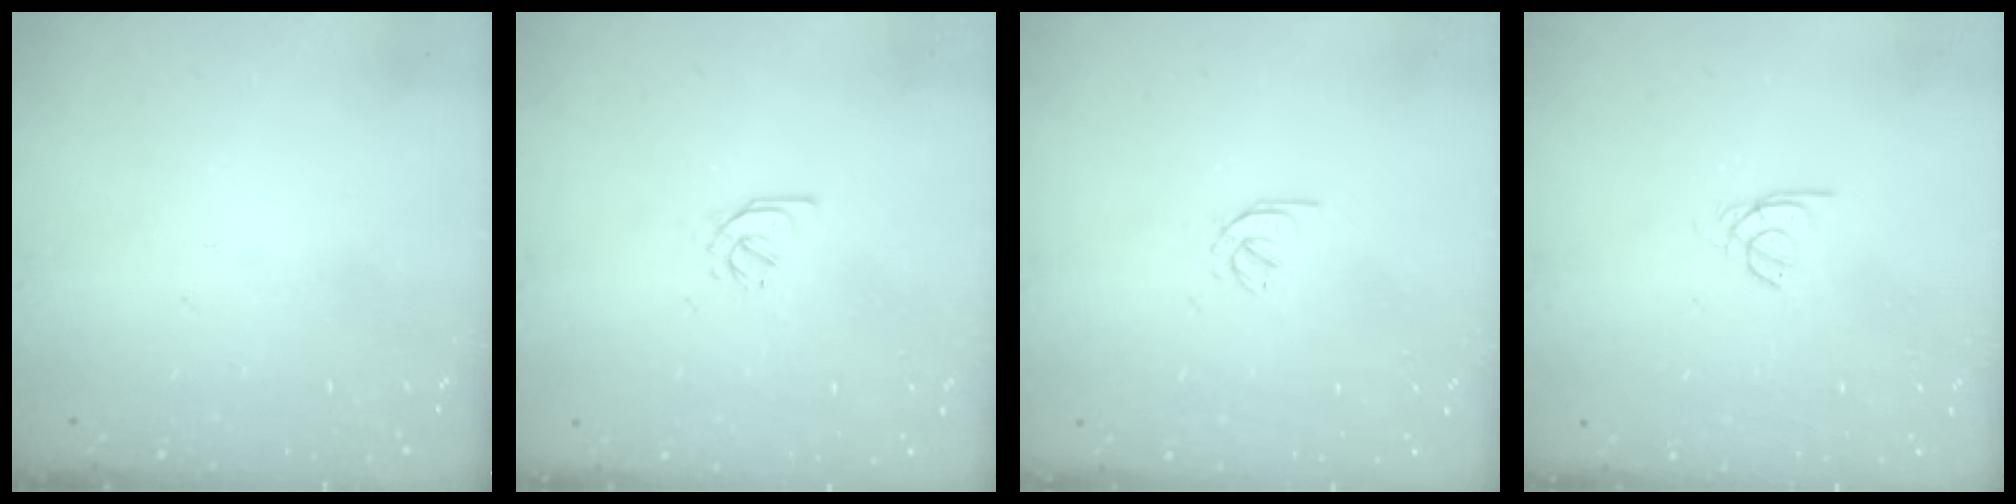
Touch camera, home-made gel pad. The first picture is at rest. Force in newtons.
{"total": 2.6, "press": 2.5, "slide": 0.7}
{"total": 2.0, "press": 1.9, "slide": 0.6}
{"total": 2.1, "press": 2.1, "slide": 0.2}